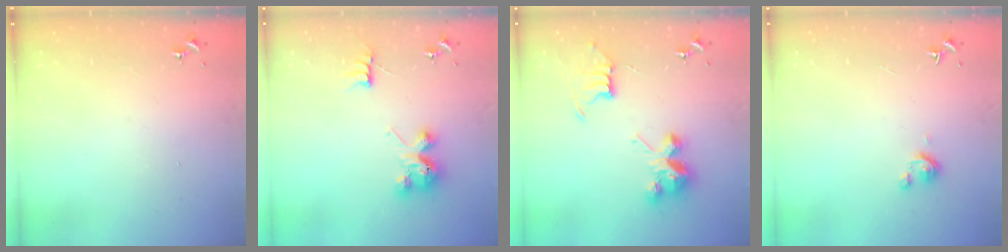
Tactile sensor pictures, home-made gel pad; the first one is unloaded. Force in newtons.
{"total": 5.8, "press": 5.8, "slide": 0.2}
{"total": 9.5, "press": 9.5, "slide": 0.7}
{"total": 2.9, "press": 2.9, "slide": 0.3}